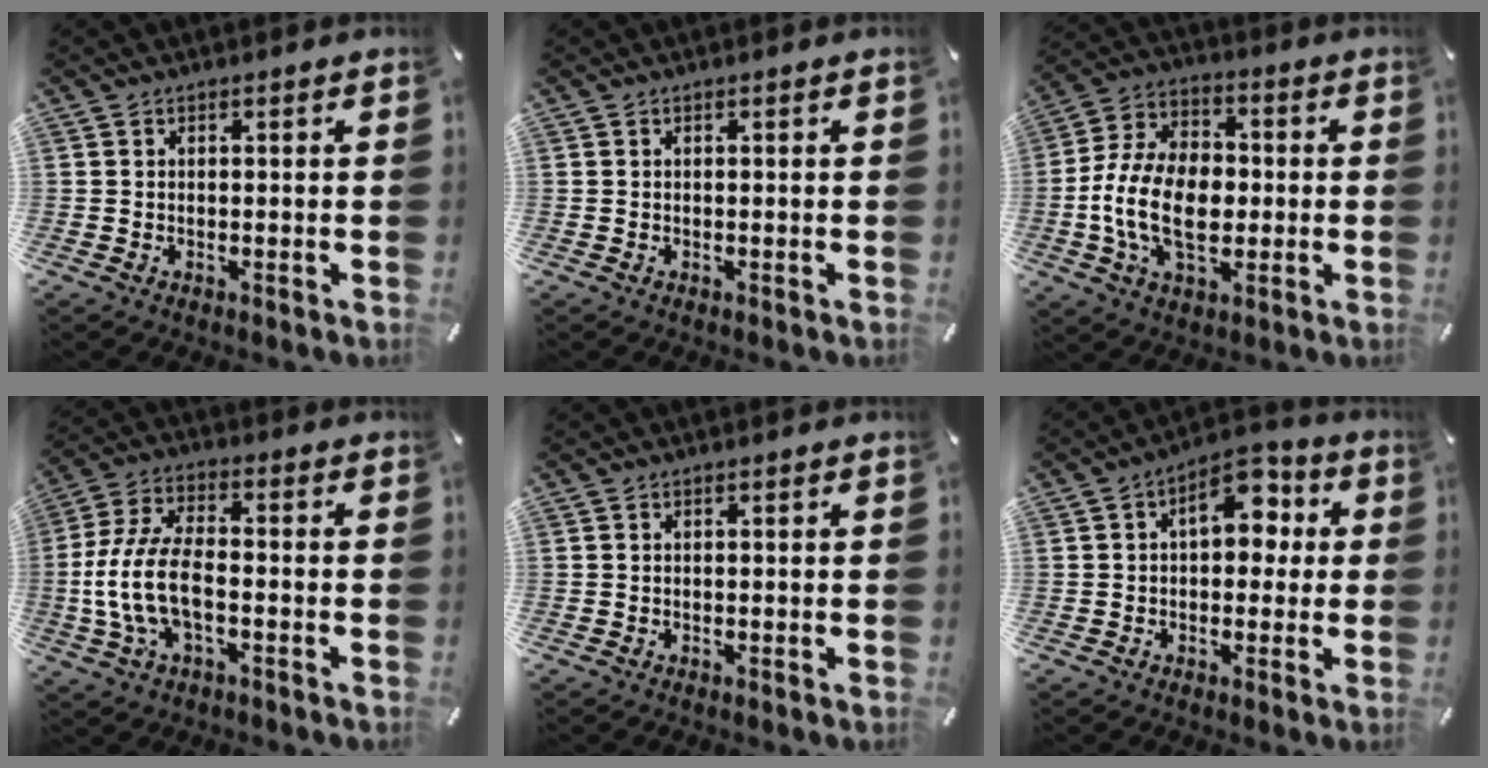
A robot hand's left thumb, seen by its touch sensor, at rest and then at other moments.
{"total": 0.0}
{"total": 15.9, "force": [-2.8, 10.4, 11.7], "torque": [-0.260, 0.010, -0.050]}
{"total": 12.1, "force": [-3.1, 6.1, 10.0], "torque": [-0.219, -0.003, -0.056]}
{"total": 0.0}
{"total": 10.1, "force": [2.4, 6.2, 7.6], "torque": [-0.092, -0.004, 0.033]}